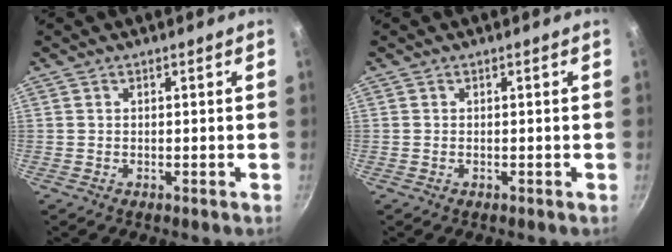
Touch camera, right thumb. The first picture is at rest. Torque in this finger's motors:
{"motor_torque": [0.04, -0.18, -0.19, -0.32, -0.03]}